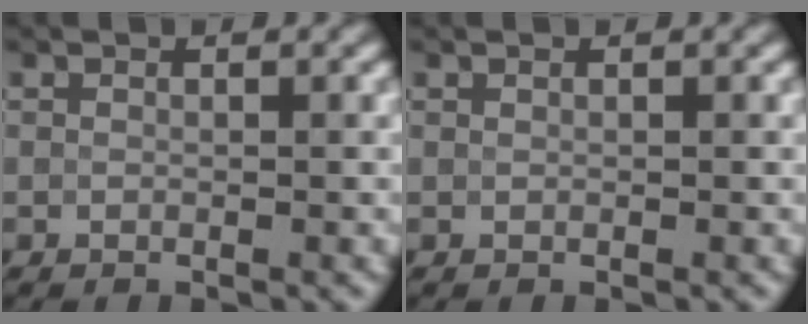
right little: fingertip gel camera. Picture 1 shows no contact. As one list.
[{"total": 0.0}]